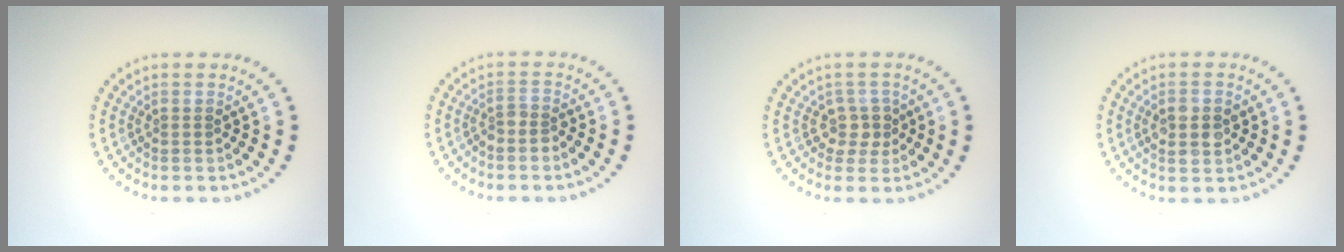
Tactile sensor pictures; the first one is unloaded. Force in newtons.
{"total": 1.5, "press": 1.1, "slide": 1.0}
{"total": 2.1, "press": 1.7, "slide": 1.2}
{"total": 2.8, "press": 2.8, "slide": 0.3}